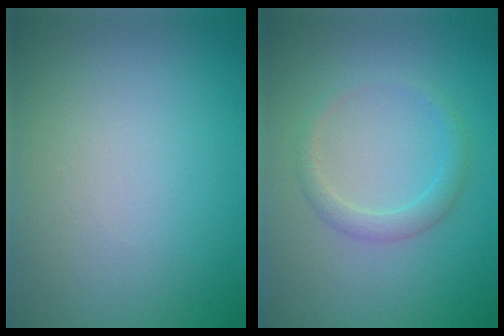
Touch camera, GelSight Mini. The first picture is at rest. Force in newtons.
{"total": 1.8, "press": 1.8, "slide": 0.0}